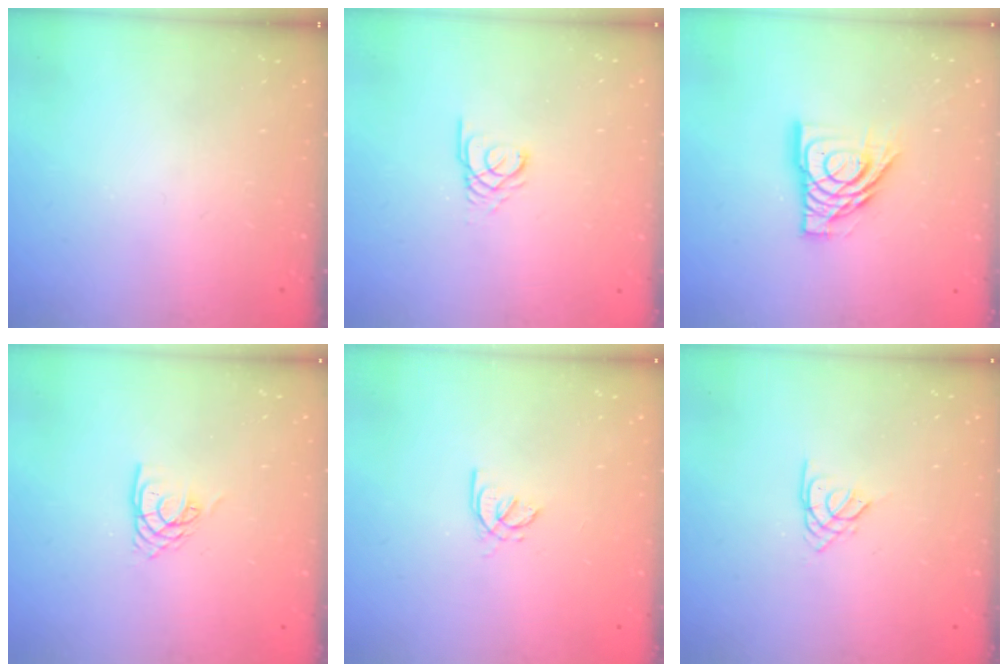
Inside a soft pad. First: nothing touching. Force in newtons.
{"total": 2.7, "press": 2.7, "slide": 0.3}
{"total": 12.2, "press": 12.2, "slide": 1.1}
{"total": 4.5, "press": 4.5, "slide": 0.4}
{"total": 1.4, "press": 1.3, "slide": 0.4}
{"total": 2.5, "press": 2.4, "slide": 0.5}